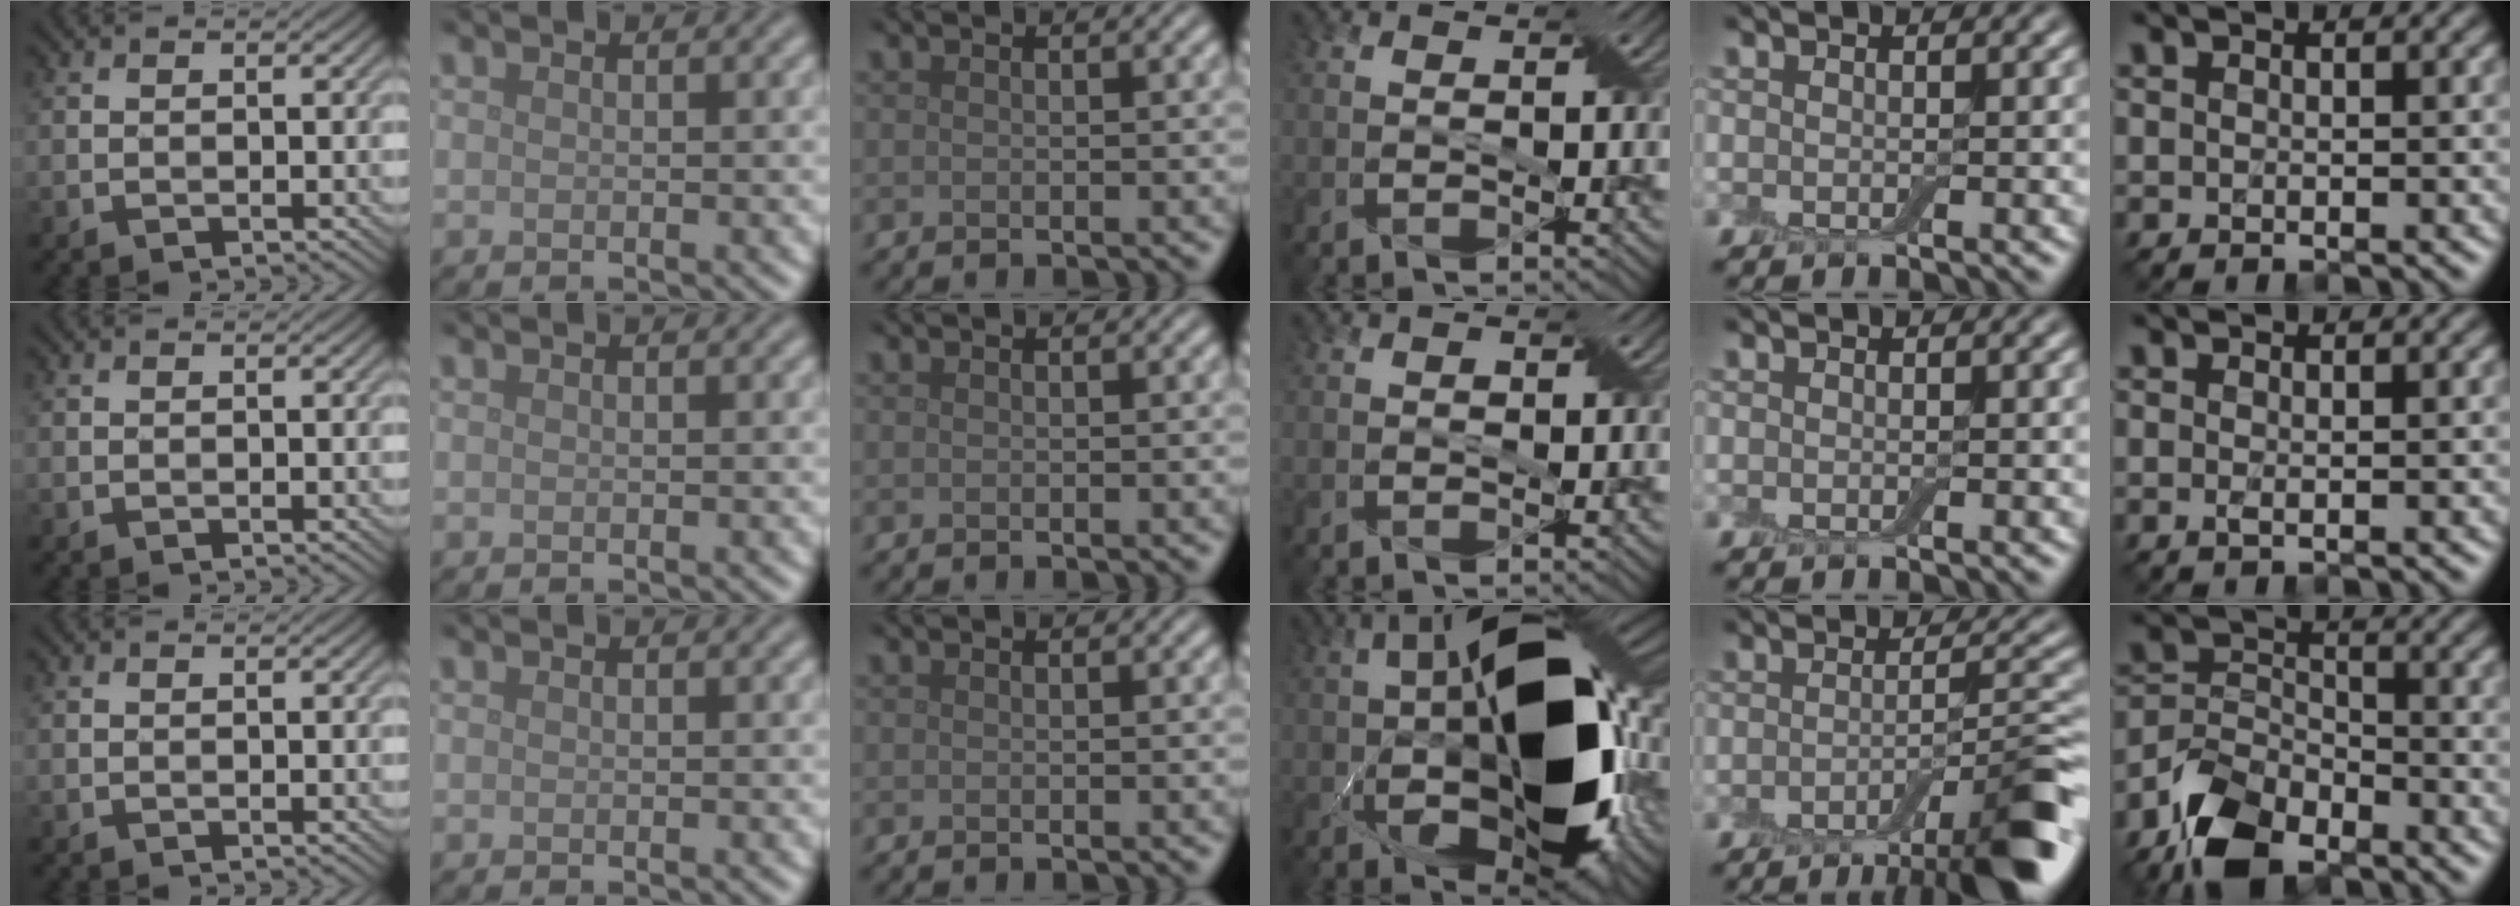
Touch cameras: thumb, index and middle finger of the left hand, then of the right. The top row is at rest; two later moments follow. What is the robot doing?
{"motion": "pour", "object": "cup"}